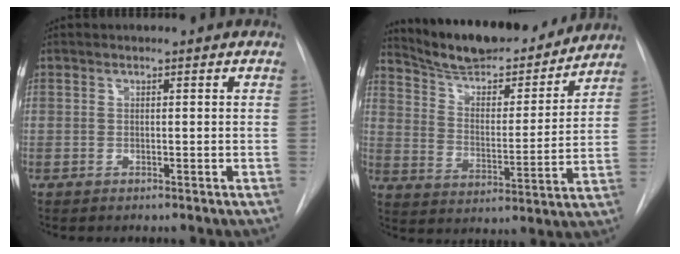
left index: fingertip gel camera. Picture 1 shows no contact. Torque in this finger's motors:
{"motor_torque": [-0.06, -0.53, 0.55, 0.10]}